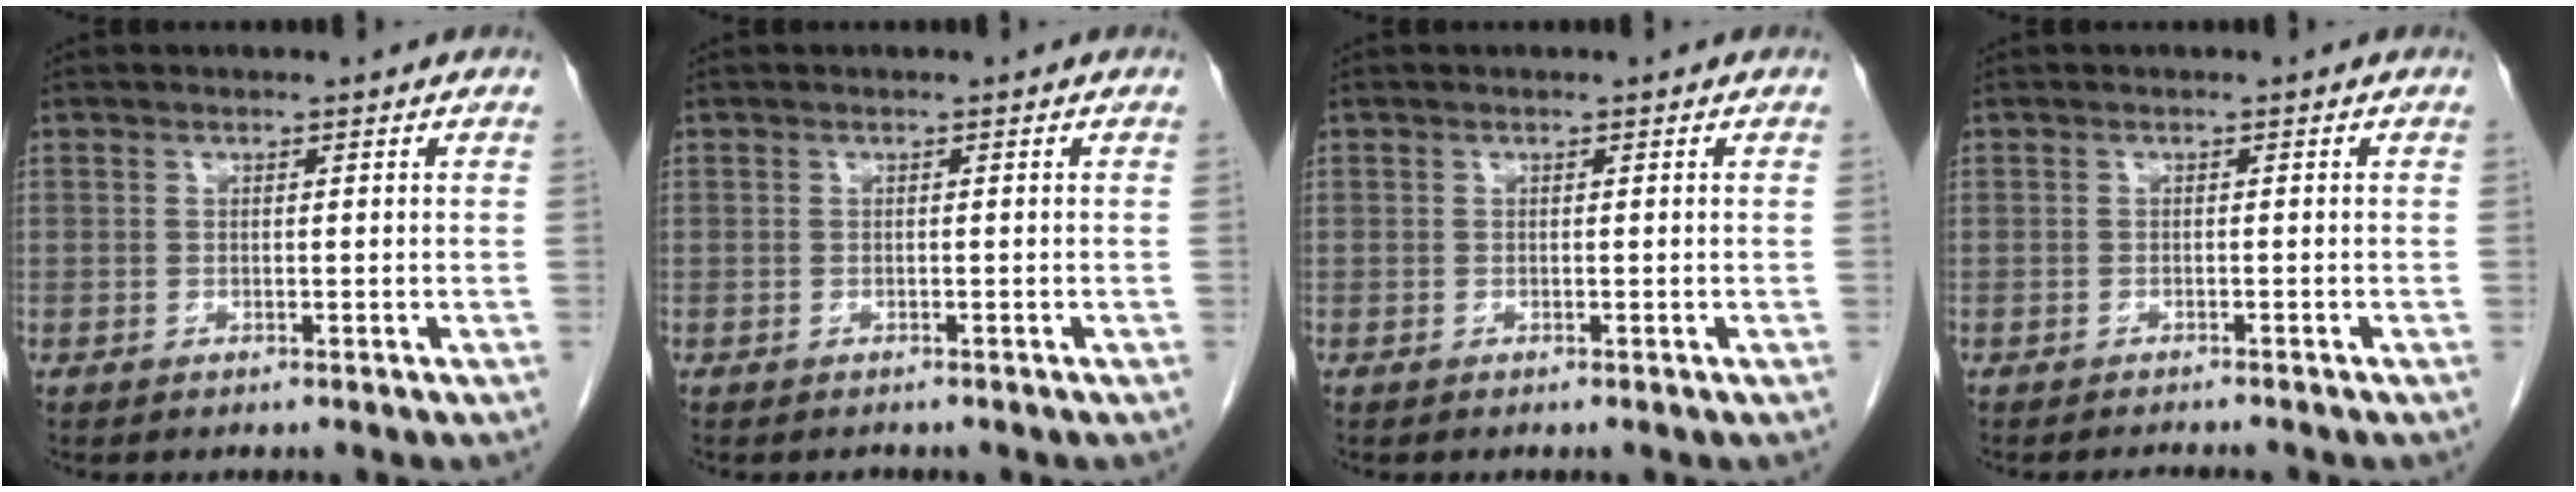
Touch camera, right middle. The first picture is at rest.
{"total": 0.5, "force": [-0.5, 0.2, 0.0], "torque": [-0.006, 0.000, -0.009]}
{"total": 0.0}
{"total": 1.9, "force": [-1.9, -0.2, 0.4], "torque": [-0.003, -0.004, -0.024]}